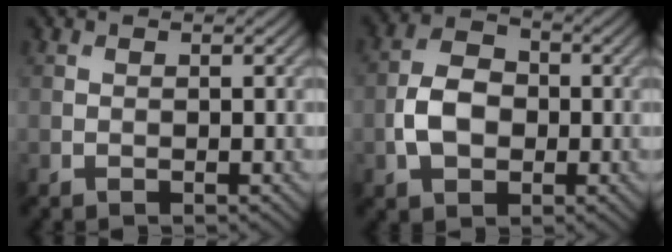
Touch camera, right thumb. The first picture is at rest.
{"total": 5.8, "force": [-1.2, 4.2, 3.8], "torque": [-0.083, 0.002, -0.026]}